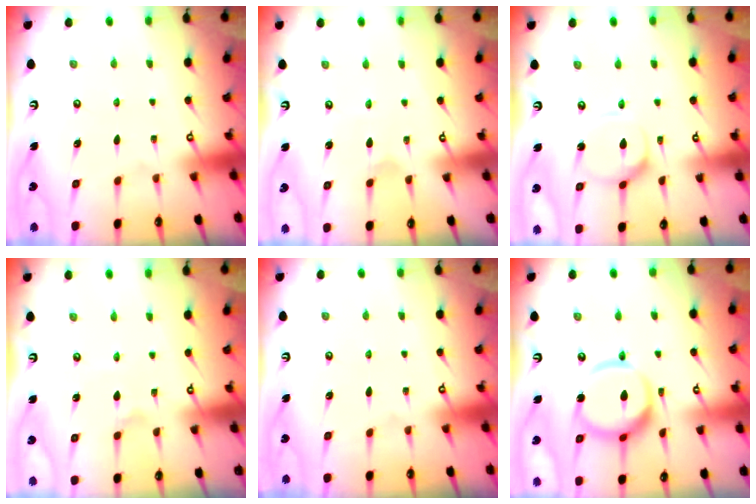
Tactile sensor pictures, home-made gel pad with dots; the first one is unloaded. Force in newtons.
{"total": 1.6, "press": 1.6, "slide": 0.1}
{"total": 8.5, "press": 8.5, "slide": 0.8}
{"total": 0.0}
{"total": 0.0}
{"total": 14.7, "press": 14.6, "slide": 1.4}